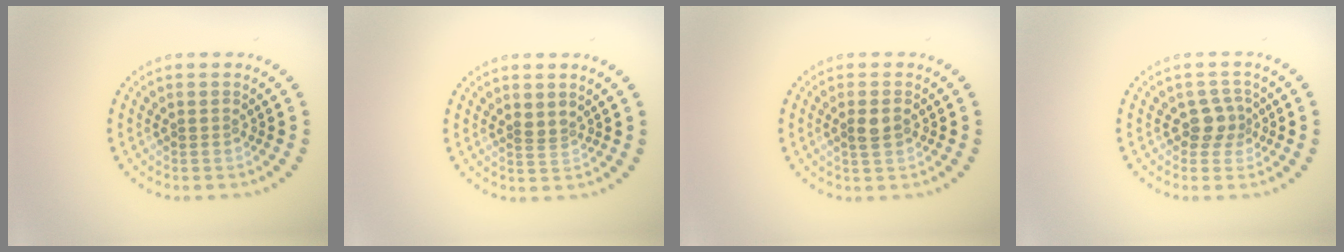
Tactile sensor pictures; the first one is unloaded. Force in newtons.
{"total": 0.8, "press": 0.6, "slide": 0.6}
{"total": 1.7, "press": 1.6, "slide": 0.4}
{"total": 2.0, "press": 1.7, "slide": 1.2}